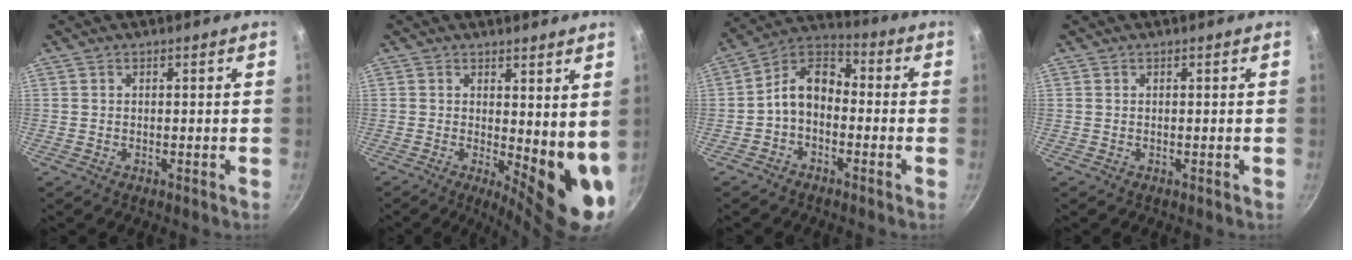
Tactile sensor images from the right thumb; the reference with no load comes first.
{"total": 10.5, "force": [1.1, 3.9, 9.7], "torque": [-0.104, -0.028, 0.020]}
{"total": 9.3, "force": [-1.9, 6.4, 6.5], "torque": [-0.094, 0.048, -0.056]}
{"total": 0.0}